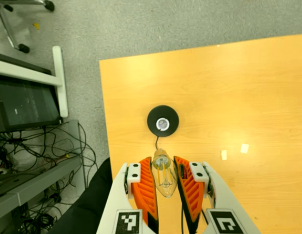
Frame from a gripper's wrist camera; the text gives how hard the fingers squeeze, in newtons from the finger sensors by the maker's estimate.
{"total": 19.2, "left": 21.5, "right": 16.8}